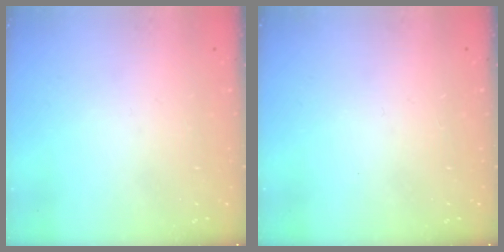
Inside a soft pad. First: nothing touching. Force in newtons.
{"total": 0.0}